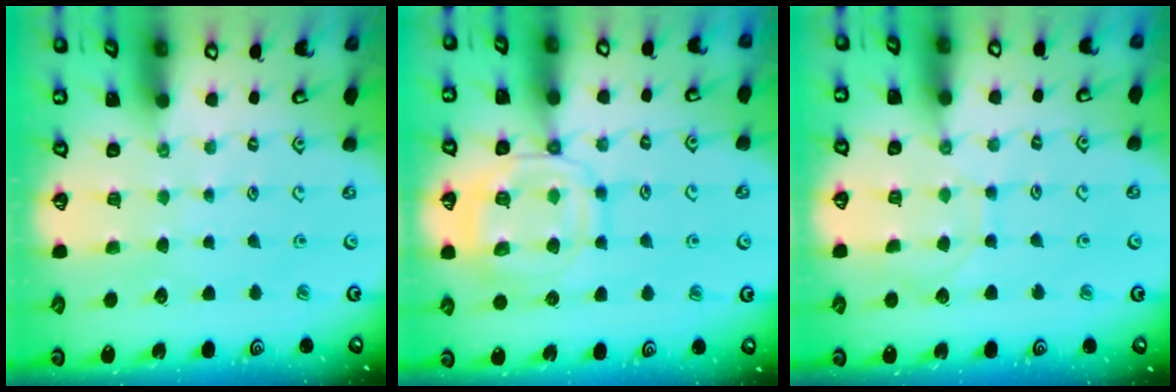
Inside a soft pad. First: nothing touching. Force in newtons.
{"total": 11.8, "press": 11.7, "slide": 1.2}
{"total": 5.3, "press": 5.3, "slide": 0.4}